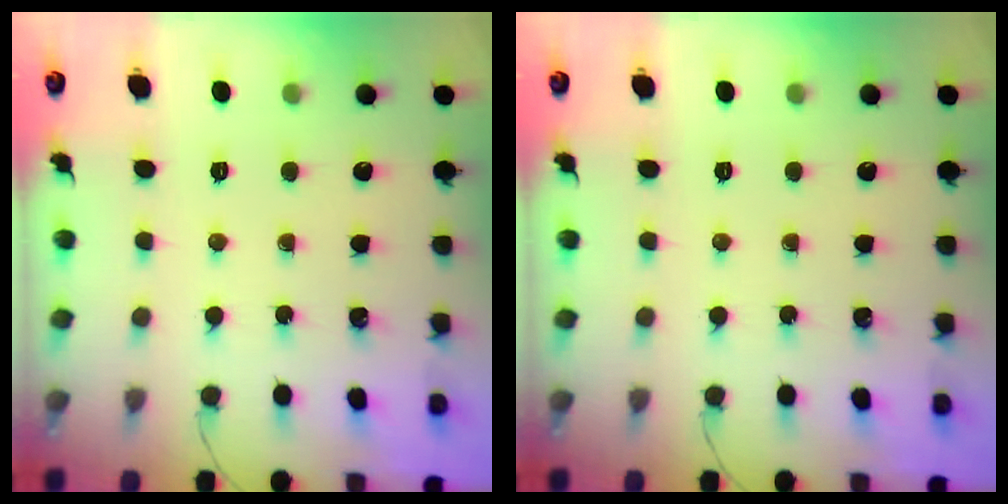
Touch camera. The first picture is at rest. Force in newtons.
{"total": 0.0}